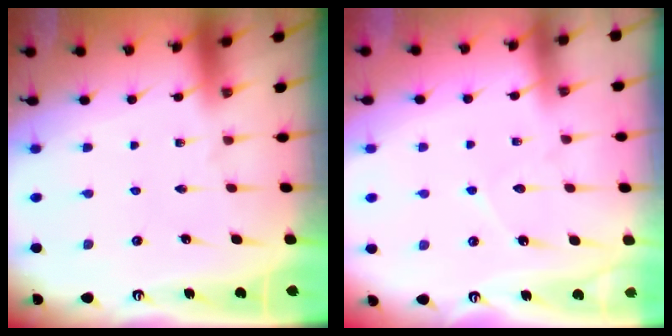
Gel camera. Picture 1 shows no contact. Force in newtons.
{"total": 5.5, "press": 5.5, "slide": 0.5}